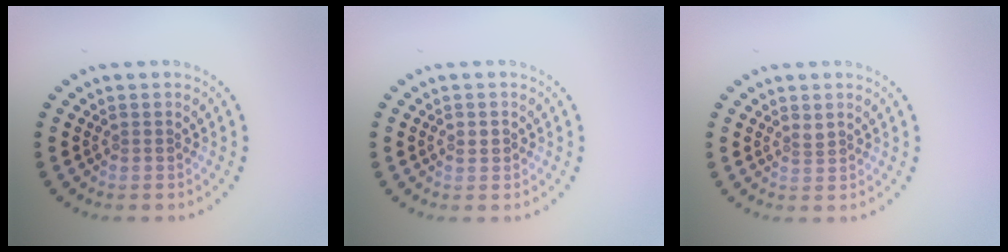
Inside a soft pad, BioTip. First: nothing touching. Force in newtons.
{"total": 0.9, "press": 0.9, "slide": 0.1}
{"total": 0.9, "press": 0.6, "slide": 0.7}